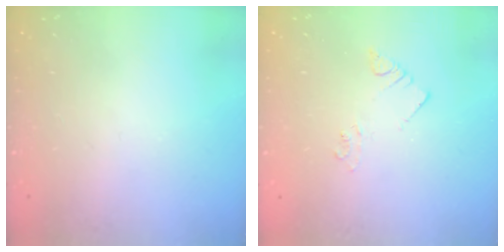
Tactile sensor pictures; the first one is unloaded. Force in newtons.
{"total": 2.2, "press": 2.2, "slide": 0.1}